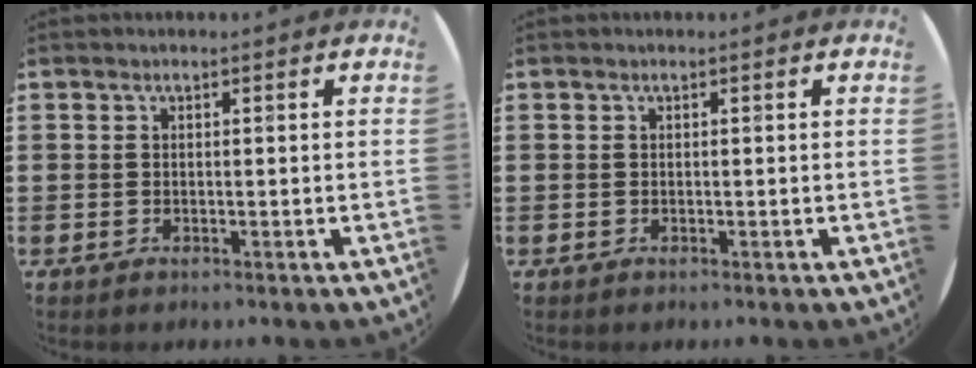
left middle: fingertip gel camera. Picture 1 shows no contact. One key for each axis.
{"total": 0.0}